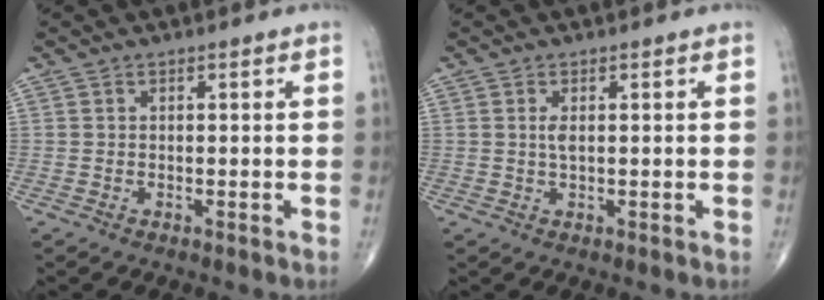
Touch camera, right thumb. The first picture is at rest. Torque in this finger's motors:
{"motor_torque": [-0.21, 0.75, 0.05, -0.19, 0.00]}